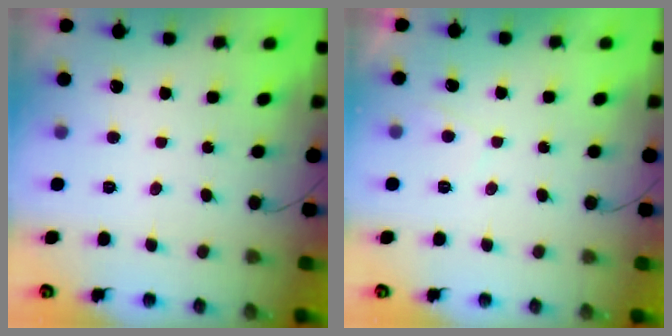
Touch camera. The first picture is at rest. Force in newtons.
{"total": 0.7, "press": 0.5, "slide": 0.5}